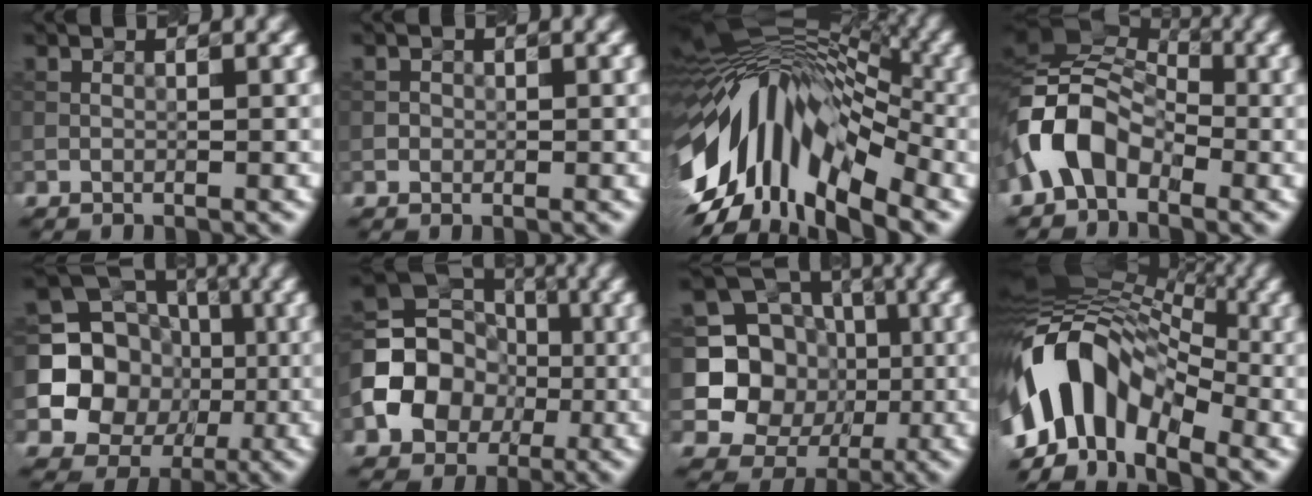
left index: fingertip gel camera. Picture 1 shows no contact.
{"total": 0.7, "force": [0.0, 0.7, 0.1], "torque": [0.004, -0.003, -0.003]}
{"total": 14.6, "force": [-3.5, 8.2, 11.5], "torque": [-0.206, 0.023, -0.071]}
{"total": 7.8, "force": [-2.5, 5.1, 5.3], "torque": [-0.103, 0.018, -0.069]}
{"total": 10.1, "force": [-0.2, 9.2, 4.0], "torque": [-0.063, -0.006, -0.024]}
{"total": 9.0, "force": [-1.8, 7.6, 4.6], "torque": [-0.083, 0.001, -0.048]}
{"total": 9.1, "force": [0.4, 8.5, 3.2], "torque": [-0.062, -0.003, -0.017]}
{"total": 12.6, "force": [-3.8, 8.1, 8.9], "torque": [-0.160, 0.019, -0.075]}